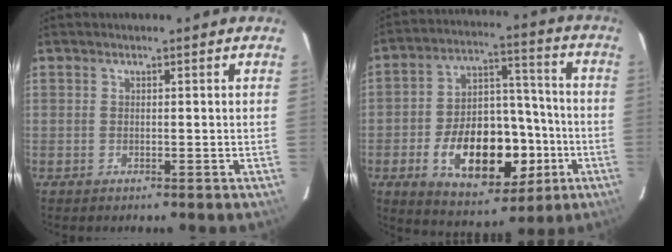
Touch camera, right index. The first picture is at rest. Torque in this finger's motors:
{"motor_torque": [1.23, -0.91, 1.06, 0.21]}